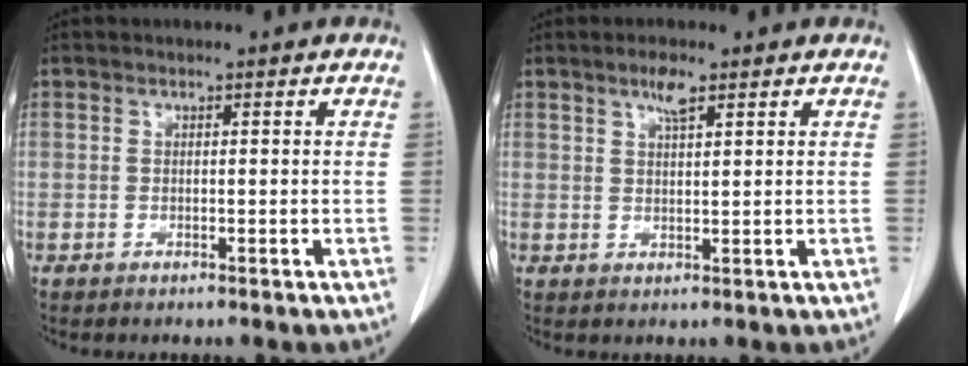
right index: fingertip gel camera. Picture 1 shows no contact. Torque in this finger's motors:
{"motor_torque": [0.07, 0.01, 0.02, 0.03]}